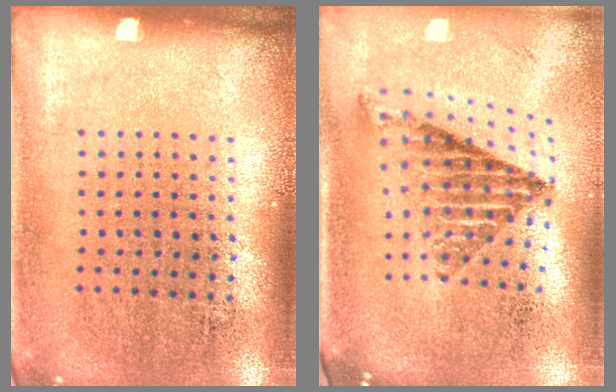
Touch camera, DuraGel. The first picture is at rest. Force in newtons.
{"total": 1.3, "press": 1.1, "slide": 0.7}